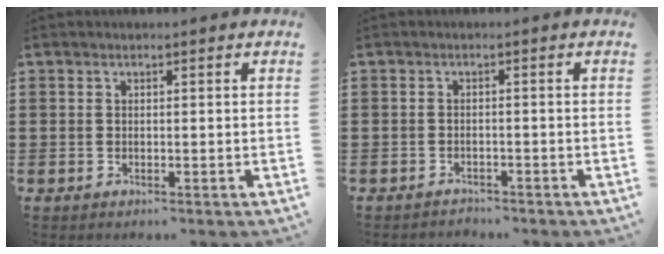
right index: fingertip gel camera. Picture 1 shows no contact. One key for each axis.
{"total": 1.2, "fx": -1.1, "fy": 0.2, "fz": -0.2, "tx": -0.001, "ty": 0.004, "tz": -0.025}